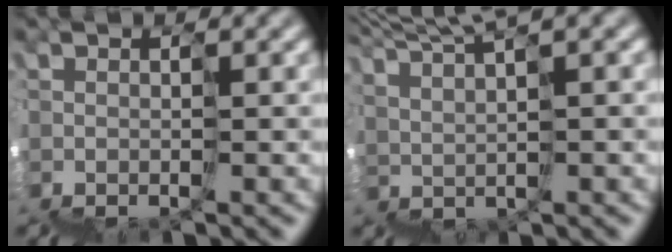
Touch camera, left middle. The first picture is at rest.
{"total": 6.5, "force": [6.4, -0.7, 1.0], "torque": [-0.019, 0.047, 0.111]}